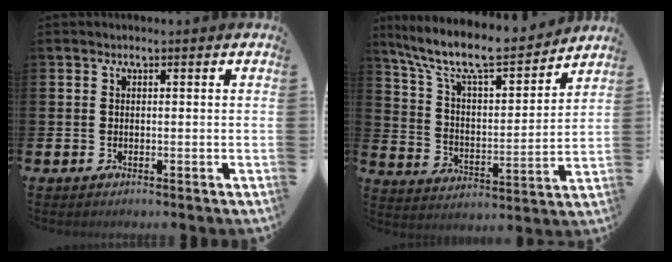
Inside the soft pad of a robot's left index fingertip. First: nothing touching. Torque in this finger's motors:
{"motor_torque": [1.04, -1.10, 0.63, 0.21]}